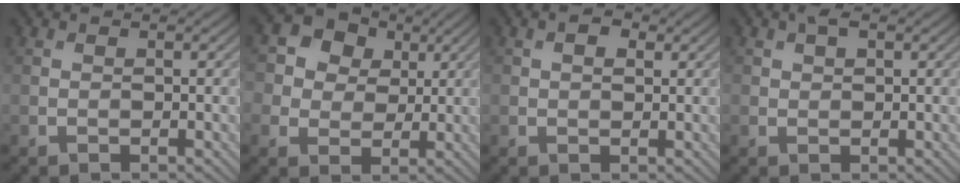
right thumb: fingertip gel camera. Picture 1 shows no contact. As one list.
[{"total": 10.5, "force": [4.3, 8.7, 4.0], "torque": [-0.138, 0.028, 0.079]}, {"total": 2.1, "force": [0.9, 1.2, 1.5], "torque": [-0.024, 0.002, 0.014]}, {"total": 1.9, "force": [1.0, 1.2, 1.1], "torque": [-0.018, 0.003, 0.018]}]